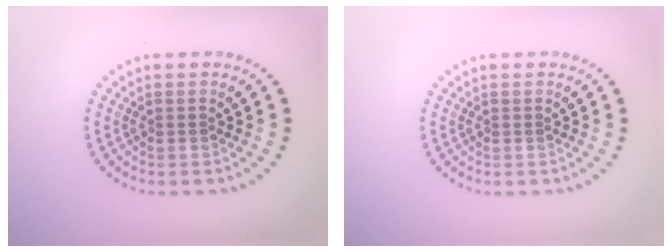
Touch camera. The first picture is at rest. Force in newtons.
{"total": 0.0}